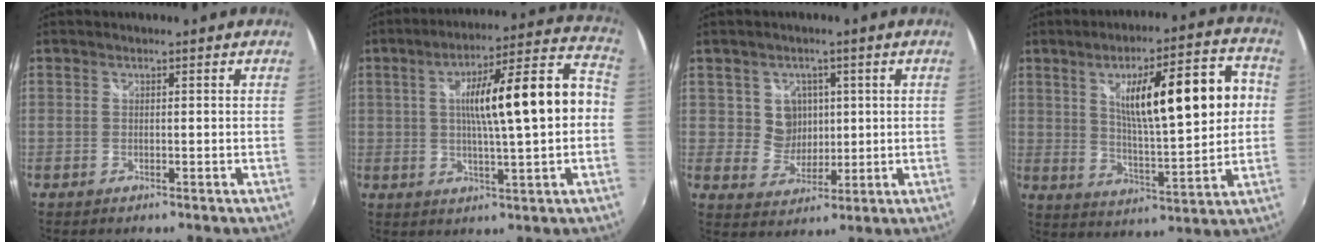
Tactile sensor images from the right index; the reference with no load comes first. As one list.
[{"total": 15.6, "force": [0.8, 0.5, 15.5], "torque": [-0.214, 0.024, 0.025]}, {"total": 5.9, "force": [1.3, 5.6, 1.5], "torque": [-0.028, 0.007, 0.031]}, {"total": 16.9, "force": [3.8, 2.4, 16.3], "torque": [-0.237, 0.011, 0.070]}]